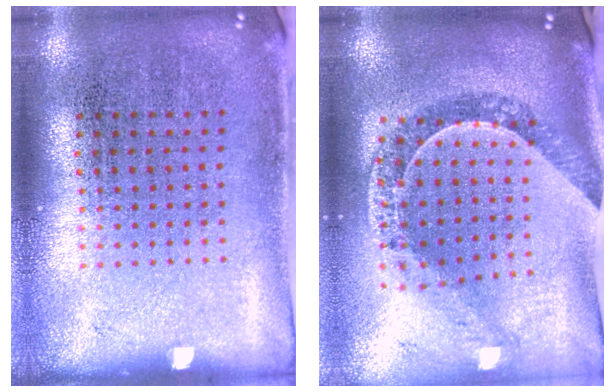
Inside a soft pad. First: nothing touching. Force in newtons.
{"total": 1.1, "press": 1.1, "slide": 0.3}